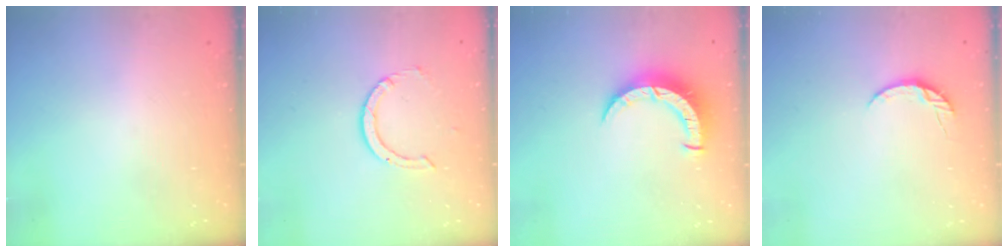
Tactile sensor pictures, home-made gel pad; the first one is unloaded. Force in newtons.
{"total": 1.7, "press": 1.7, "slide": 0.1}
{"total": 8.7, "press": 8.7, "slide": 0.9}
{"total": 4.6, "press": 4.6, "slide": 0.6}